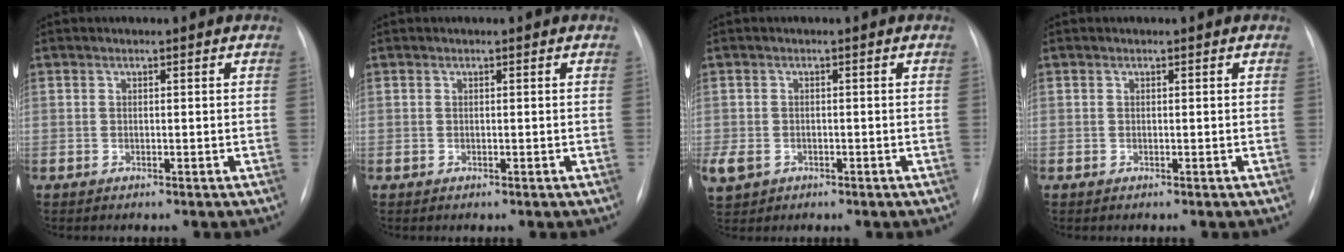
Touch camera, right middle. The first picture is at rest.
{"total": 0.0}
{"total": 4.5, "force": [-2.0, 3.5, 2.1], "torque": [-0.050, -0.002, -0.028]}
{"total": 0.0}